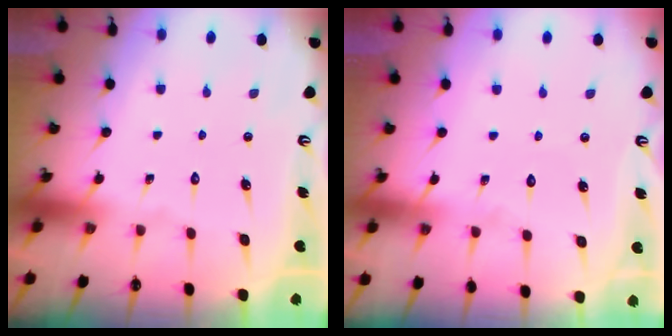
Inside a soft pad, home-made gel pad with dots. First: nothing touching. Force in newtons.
{"total": 2.3, "press": 2.3, "slide": 0.2}